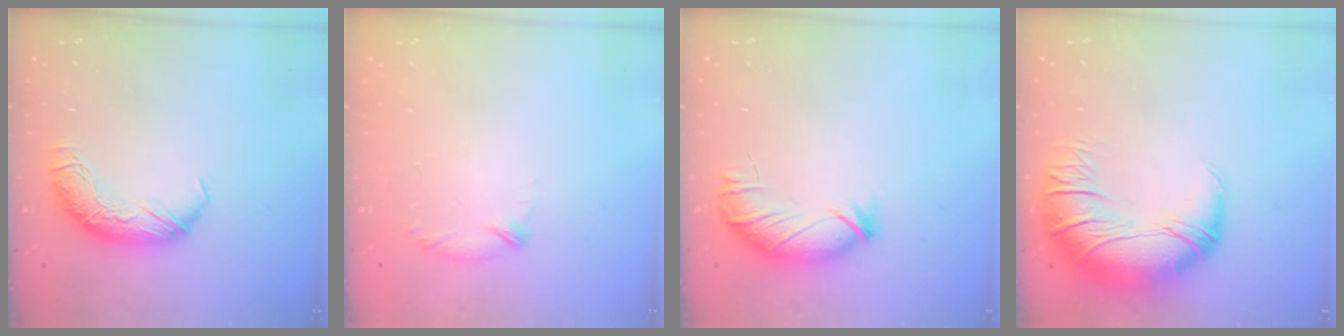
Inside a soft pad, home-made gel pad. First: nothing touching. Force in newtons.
{"total": 6.6, "press": 6.5, "slide": 1.0}
{"total": 3.6, "press": 3.5, "slide": 1.0}
{"total": 7.1, "press": 6.0, "slide": 3.9}